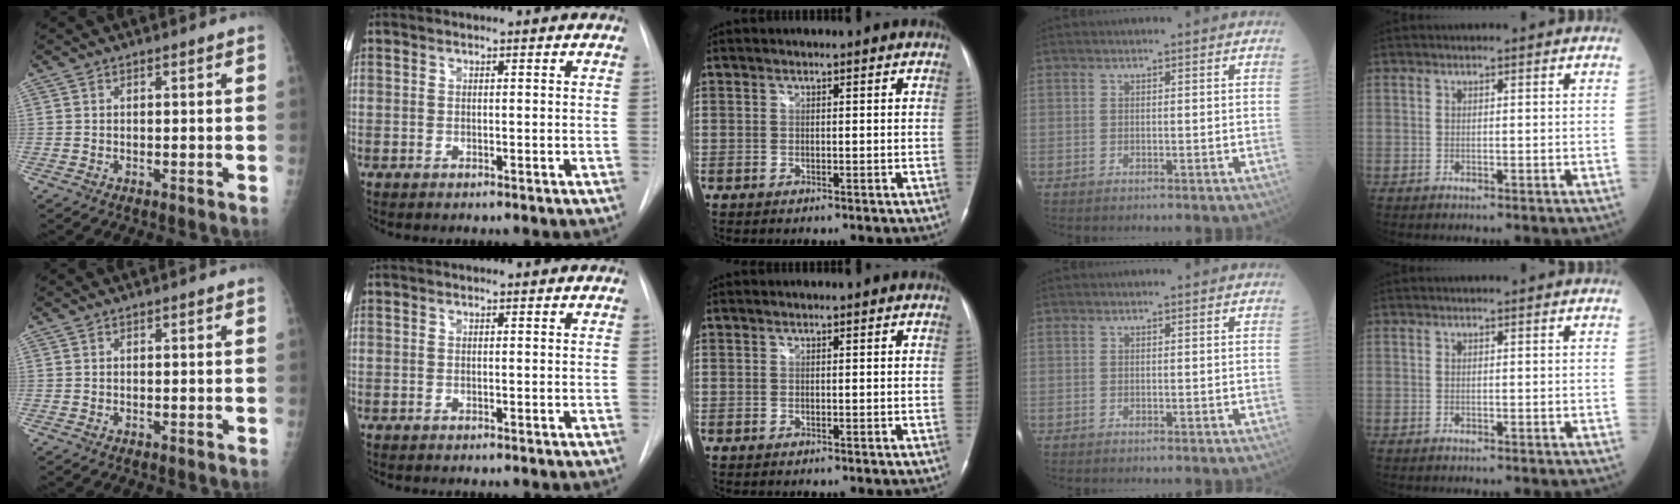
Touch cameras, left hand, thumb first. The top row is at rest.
{}